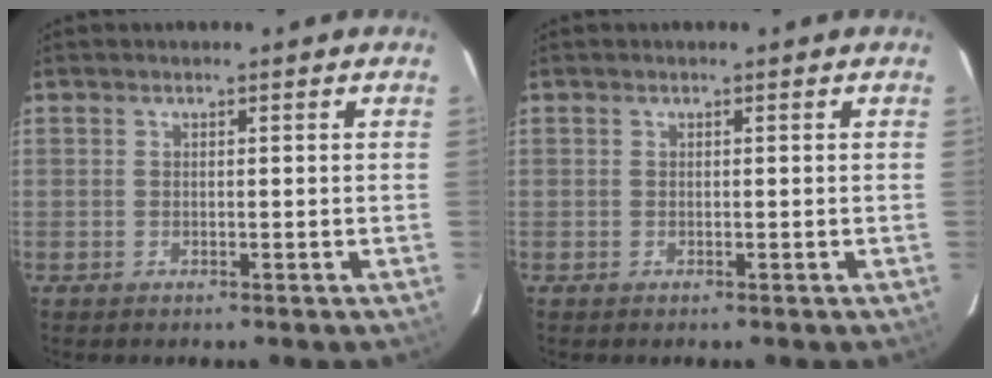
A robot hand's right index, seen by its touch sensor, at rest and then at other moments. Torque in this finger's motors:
{"motor_torque": [0.00, 0.00, 0.03, 0.01]}